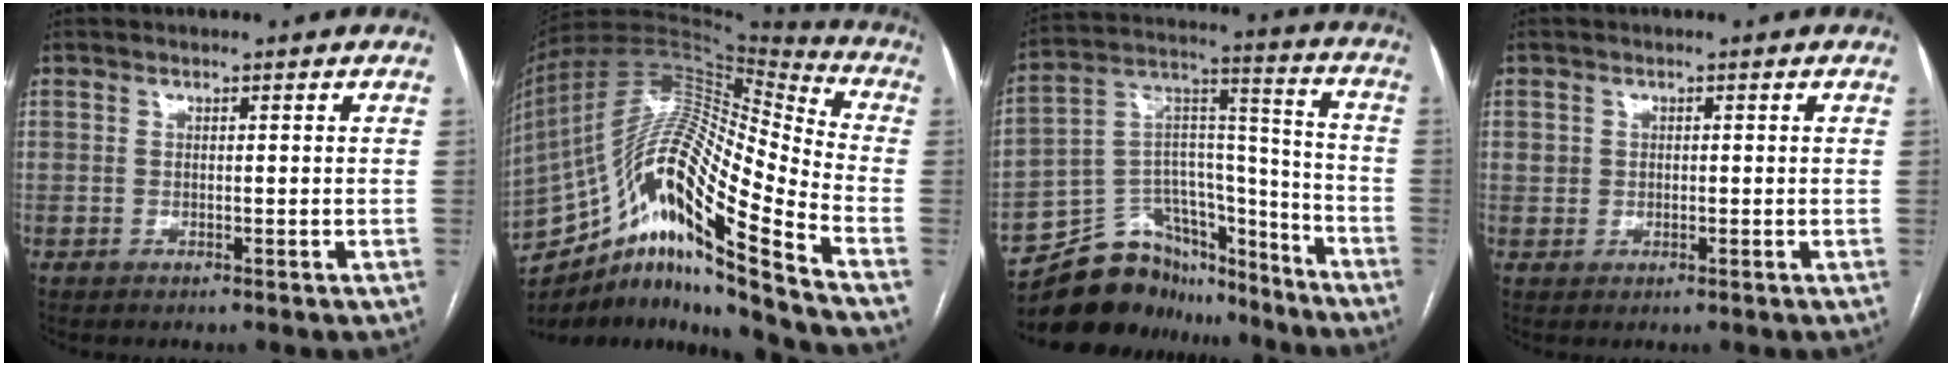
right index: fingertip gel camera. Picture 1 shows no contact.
{"total": 23.3, "force": [-13.7, 2.6, 18.6], "torque": [-0.365, 0.012, -0.246]}
{"total": 20.9, "force": [-18.0, 8.8, 6.0], "torque": [-0.120, 0.050, -0.285]}
{"total": 1.5, "force": [0.3, 1.4, 0.4], "torque": [-0.005, 0.010, 0.007]}